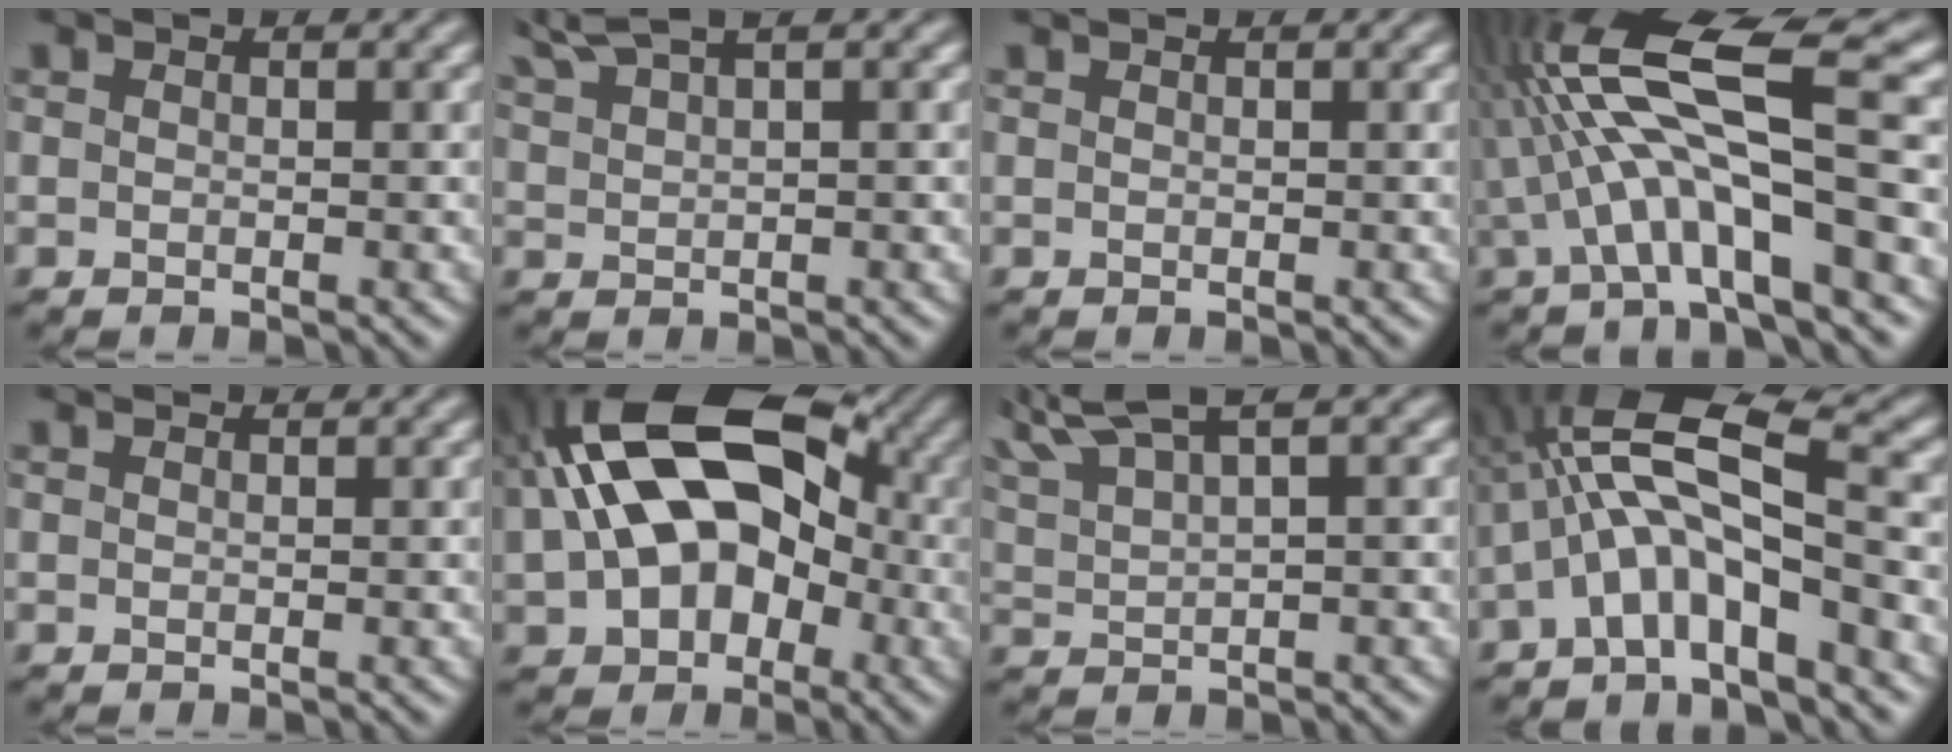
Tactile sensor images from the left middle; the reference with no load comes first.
{"total": 3.9, "force": [3.4, 0.4, 1.8], "torque": [-0.049, 0.019, 0.068]}
{"total": 0.0}
{"total": 11.3, "force": [0.4, 3.0, 10.9], "torque": [-0.196, 0.024, -0.005]}
{"total": 1.1, "force": [1.1, 0.0, 0.1], "torque": [-0.005, 0.003, 0.015]}
{"total": 16.1, "force": [1.4, 10.3, 12.4], "torque": [-0.188, 0.024, 0.008]}
{"total": 5.3, "force": [4.5, 0.6, 2.8], "torque": [-0.079, 0.019, 0.085]}
{"total": 9.3, "force": [-1.8, 3.0, 8.6], "torque": [-0.149, 0.029, -0.047]}